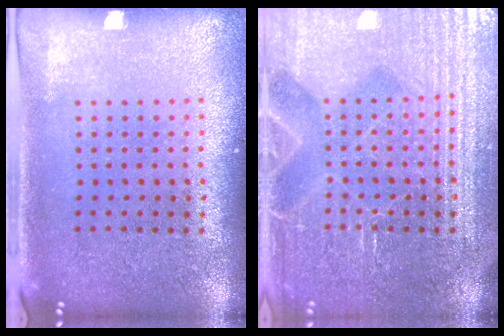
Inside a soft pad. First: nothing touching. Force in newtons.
{"total": 6.6, "press": 6.6, "slide": 1.0}